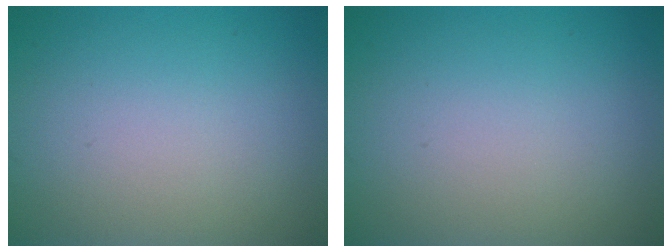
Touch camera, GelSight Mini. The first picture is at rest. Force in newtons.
{"total": 0.0}